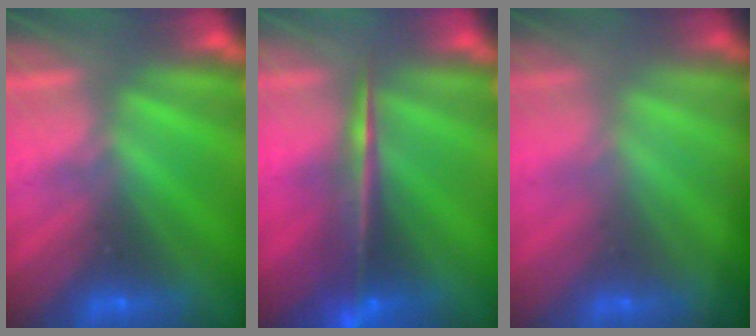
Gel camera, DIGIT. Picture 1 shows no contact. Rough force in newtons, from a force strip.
{"total": 7.3}
{"total": 1.4}